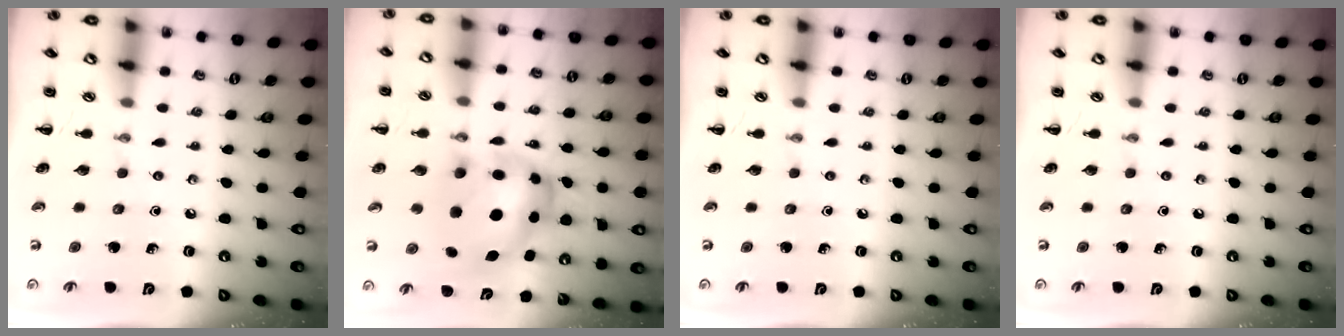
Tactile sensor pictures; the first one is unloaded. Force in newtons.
{"total": 7.8, "press": 7.5, "slide": 2.1}
{"total": 0.0}
{"total": 0.0}